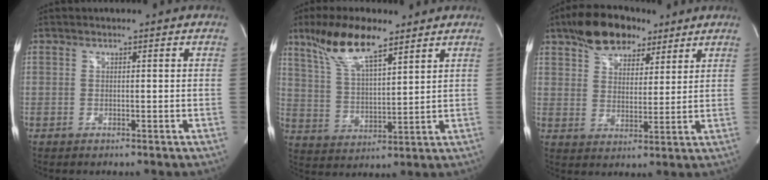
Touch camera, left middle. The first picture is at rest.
{"total": 11.4, "force": [7.9, 2.6, 7.8], "torque": [-0.157, 0.013, 0.153]}
{"total": 10.9, "force": [7.5, 5.7, 5.6], "torque": [-0.092, 0.021, 0.128]}